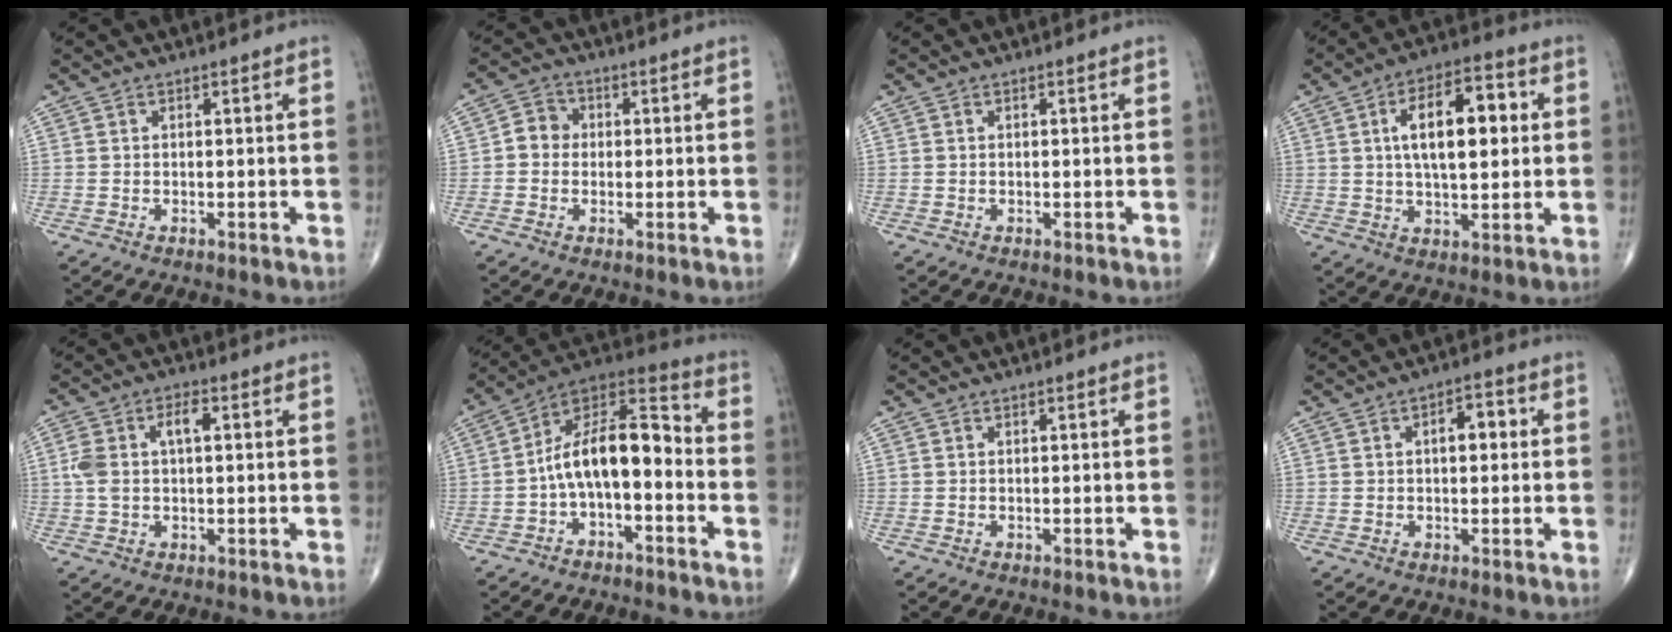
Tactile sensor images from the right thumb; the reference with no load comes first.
{"total": 4.1, "force": [-0.1, 3.7, 1.8], "torque": [-0.013, 0.012, -0.012]}
{"total": 0.0}
{"total": 13.9, "force": [2.5, 6.3, 12.1], "torque": [-0.178, 0.011, 0.038]}
{"total": 6.9, "force": [1.2, 3.5, 5.9], "torque": [-0.133, 0.022, 0.024]}
{"total": 13.7, "force": [-2.6, 6.5, 11.7], "torque": [-0.182, 0.068, -0.055]}
{"total": 0.0}
{"total": 4.6, "force": [0.7, 2.4, 3.8], "torque": [-0.042, 0.012, 0.005]}